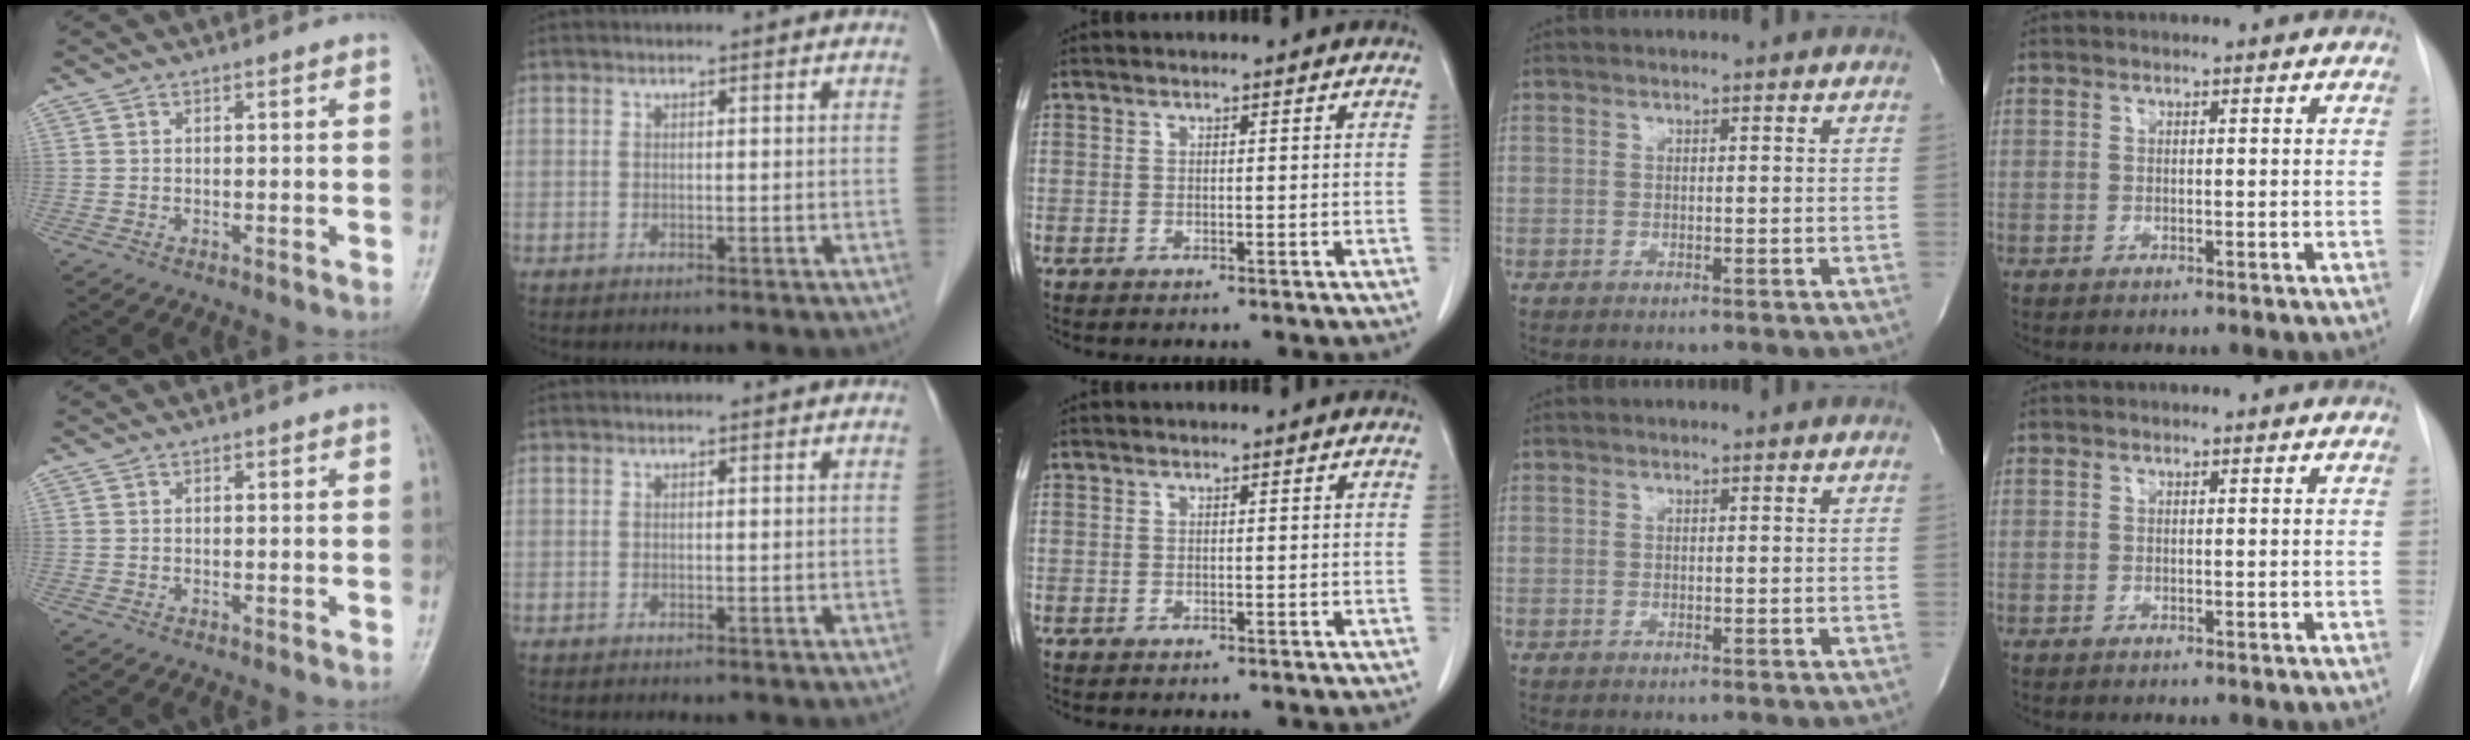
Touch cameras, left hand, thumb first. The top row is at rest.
{}